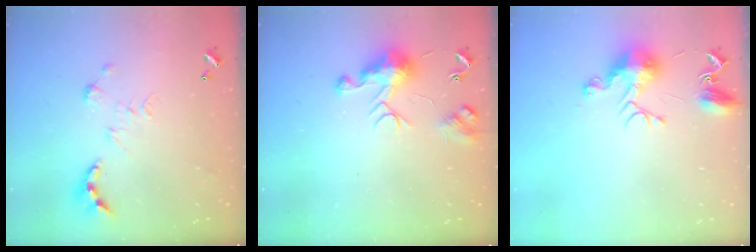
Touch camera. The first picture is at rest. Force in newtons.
{"total": 9.0, "press": 9.0, "slide": 0.5}
{"total": 9.5, "press": 9.5, "slide": 0.2}